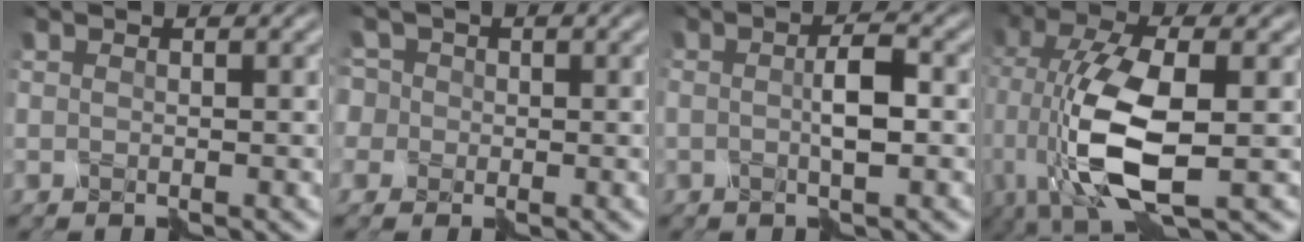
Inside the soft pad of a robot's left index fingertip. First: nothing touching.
{"total": 4.7, "force": [0.9, 4.2, 2.0], "torque": [-0.062, 0.029, -0.022]}
{"total": 2.2, "force": [-0.3, 0.0, 2.1], "torque": [-0.049, 0.003, -0.003]}
{"total": 9.9, "force": [-1.3, 3.8, 9.0], "torque": [-0.206, -0.007, -0.025]}